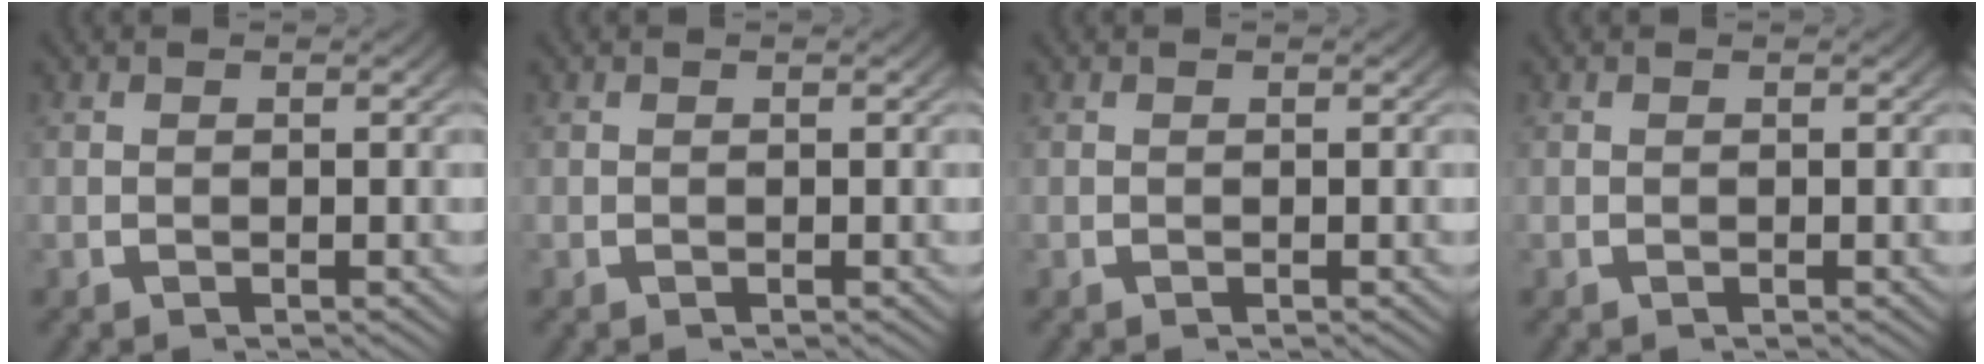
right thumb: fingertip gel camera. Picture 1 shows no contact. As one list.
[{"total": 0.0}, {"total": 0.0}, {"total": 0.0}]